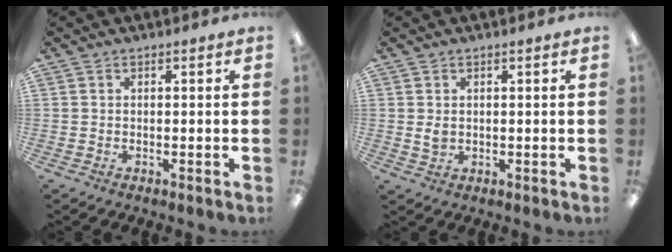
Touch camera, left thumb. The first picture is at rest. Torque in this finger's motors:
{"motor_torque": [0.25, 0.39, 0.18, -0.32, 0.00]}